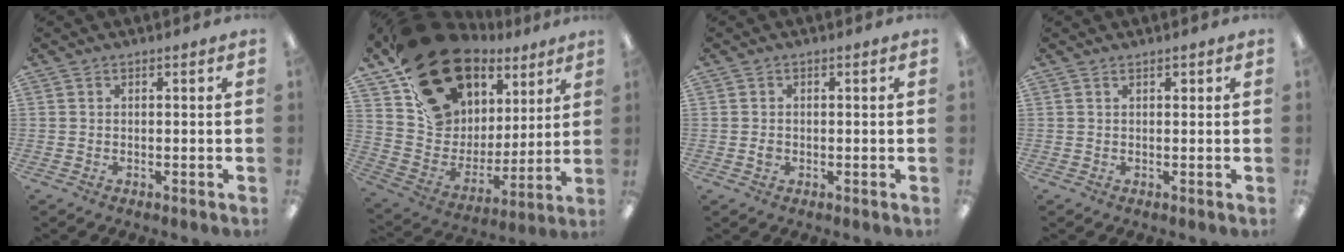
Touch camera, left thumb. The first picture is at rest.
{"total": 23.0, "force": [15.3, 14.2, 9.7], "torque": [-0.166, -0.089, 0.292]}
{"total": 1.5, "force": [-0.2, 1.3, 0.6], "torque": [-0.010, 0.005, -0.006]}
{"total": 0.8, "force": [0.6, 0.4, 0.4], "torque": [-0.008, 0.002, 0.011]}